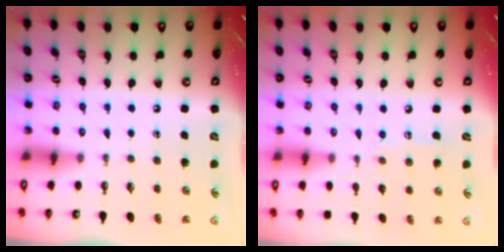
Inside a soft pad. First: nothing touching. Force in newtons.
{"total": 6.9, "press": 6.9, "slide": 0.7}